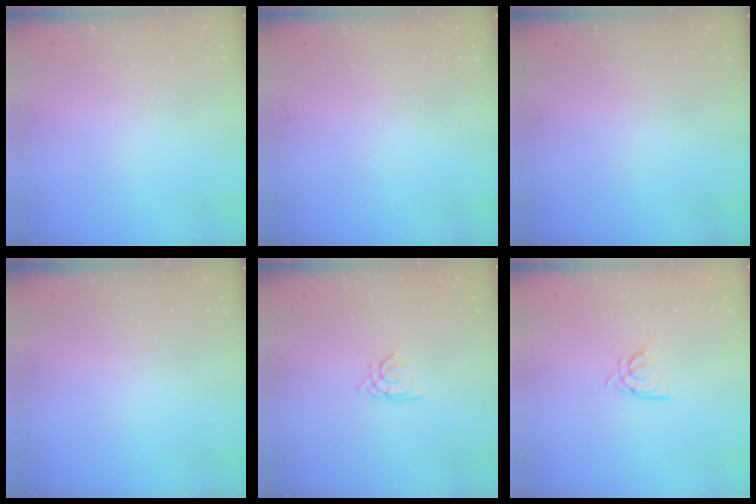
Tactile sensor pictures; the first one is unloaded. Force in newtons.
{"total": 0.0}
{"total": 0.0}
{"total": 0.0}
{"total": 1.4, "press": 1.4, "slide": 0.4}
{"total": 6.7, "press": 6.7, "slide": 0.5}